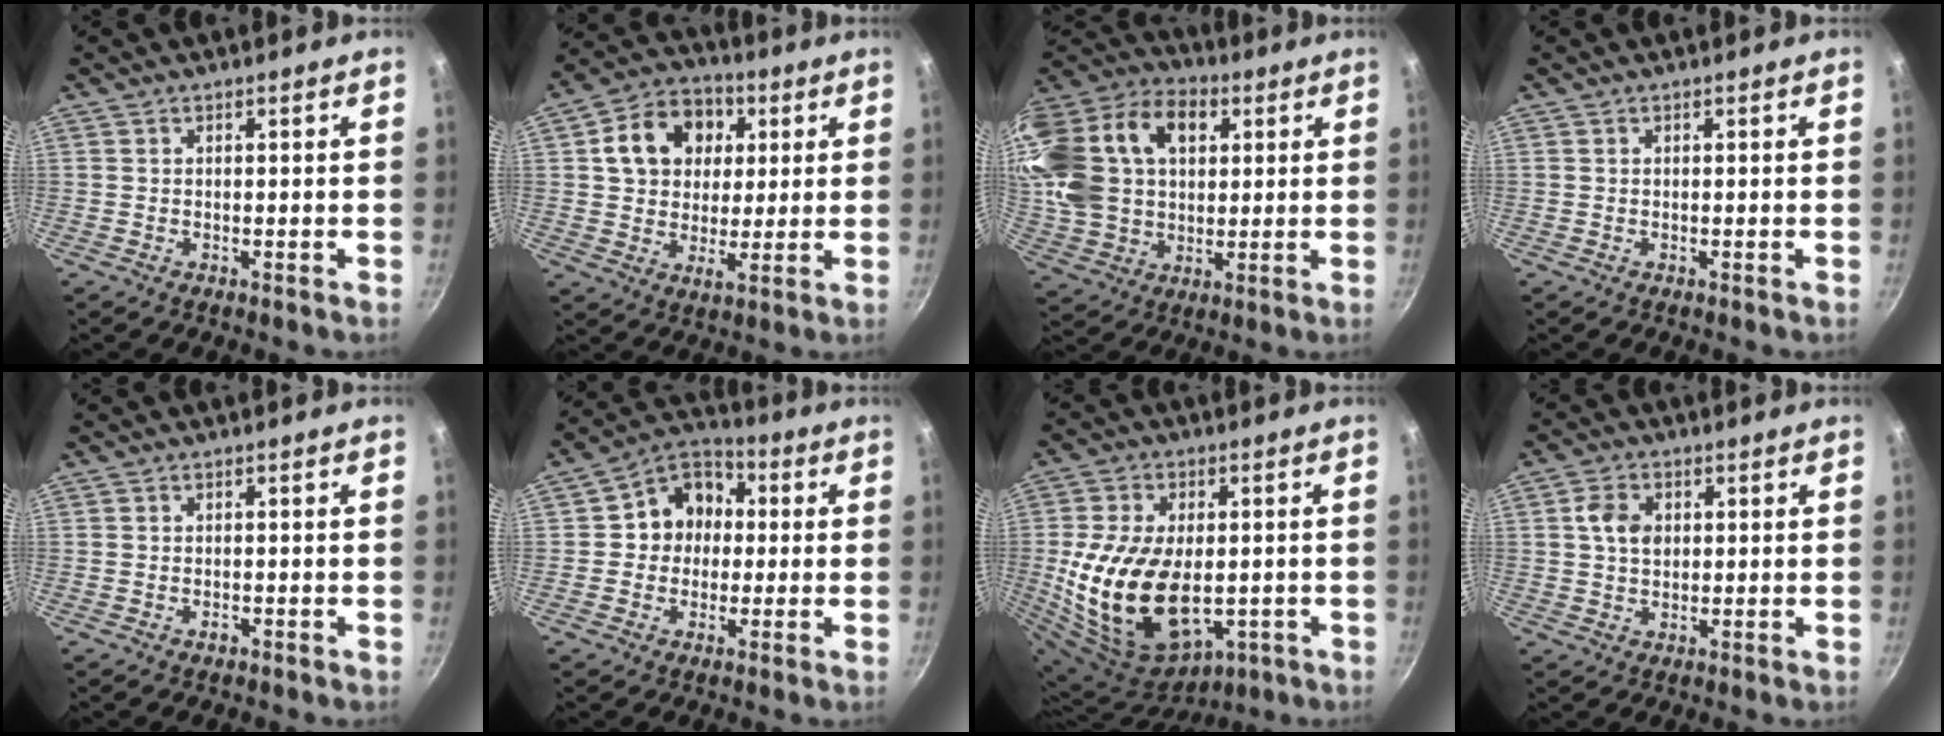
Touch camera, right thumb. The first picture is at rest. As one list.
[{"total": 13.8, "force": [3.9, 10.7, 7.8], "torque": [-0.105, 0.009, 0.053]}, {"total": 26.4, "force": [7.3, 18.3, 17.6], "torque": [-0.361, 0.024, 0.127]}, {"total": 0.0}, {"total": 1.0, "force": [-0.6, 0.6, 0.6], "torque": [-0.011, 0.003, -0.010]}, {"total": 10.4, "force": [0.5, 9.1, 5.0], "torque": [-0.033, 0.024, -0.014]}, {"total": 21.8, "force": [-2.4, 13.6, 16.8], "torque": [-0.309, -0.005, -0.024]}, {"total": 5.1, "force": [1.0, 3.8, 3.3], "torque": [-0.047, 0.003, 0.013]}]